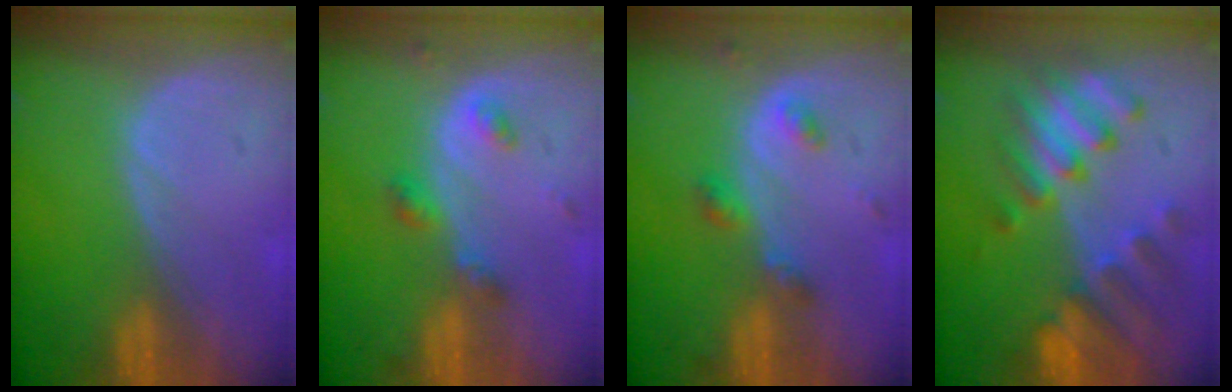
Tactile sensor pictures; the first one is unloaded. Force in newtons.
{"total": 3.7, "press": 3.7, "slide": 0.4}
{"total": 3.7, "press": 3.7, "slide": 0.4}
{"total": 8.9, "press": 8.3, "slide": 3.5}